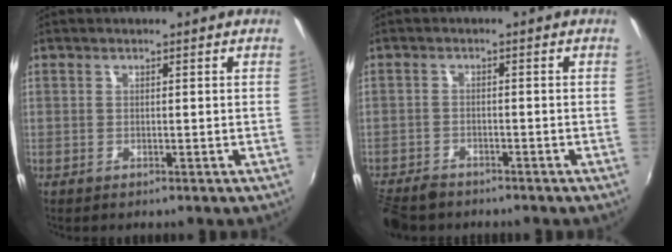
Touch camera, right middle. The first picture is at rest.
{"total": 7.3, "force": [-6.1, 3.2, 2.6], "torque": [-0.079, -0.017, -0.108]}